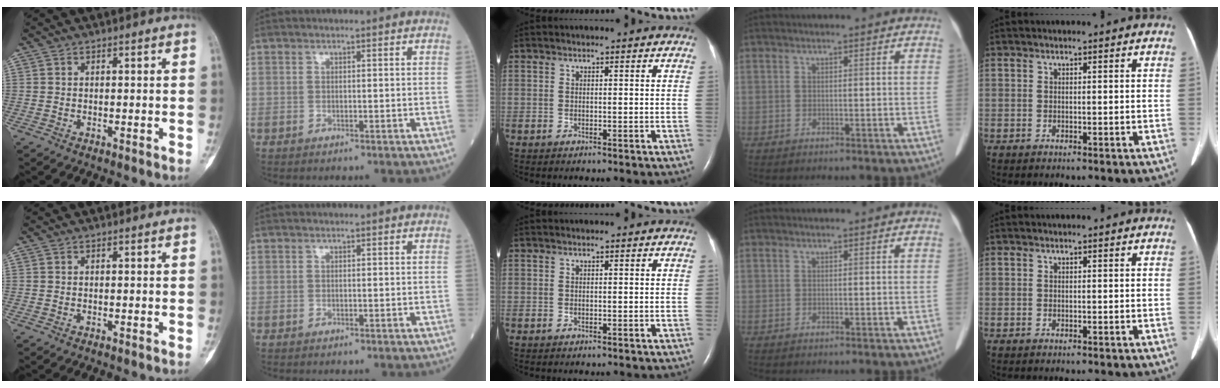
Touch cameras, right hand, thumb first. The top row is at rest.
{}